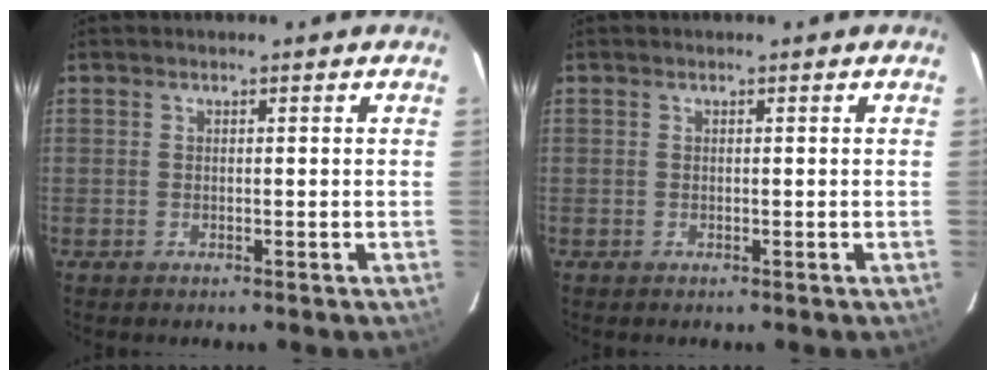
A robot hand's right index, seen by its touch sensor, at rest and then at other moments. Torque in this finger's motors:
{"motor_torque": [0.00, 0.00, 0.01, 0.00]}